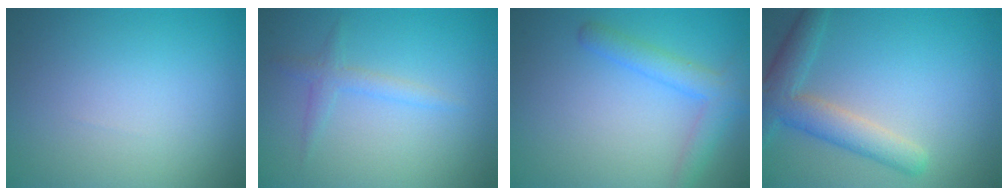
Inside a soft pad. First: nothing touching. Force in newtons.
{"total": 1.5, "press": 1.5, "slide": 0.1}
{"total": 2.7, "press": 2.7, "slide": 0.1}
{"total": 4.5, "press": 4.5, "slide": 0.3}